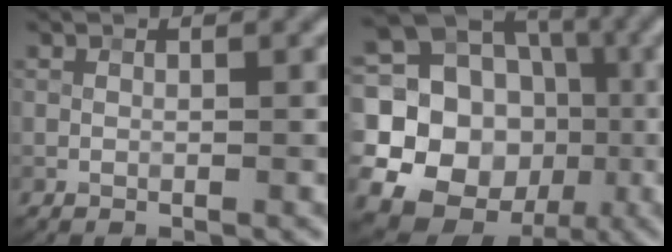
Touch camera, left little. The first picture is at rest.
{"total": 19.7, "force": [-2.0, 18.2, 7.2], "torque": [-0.177, 0.019, -0.059]}